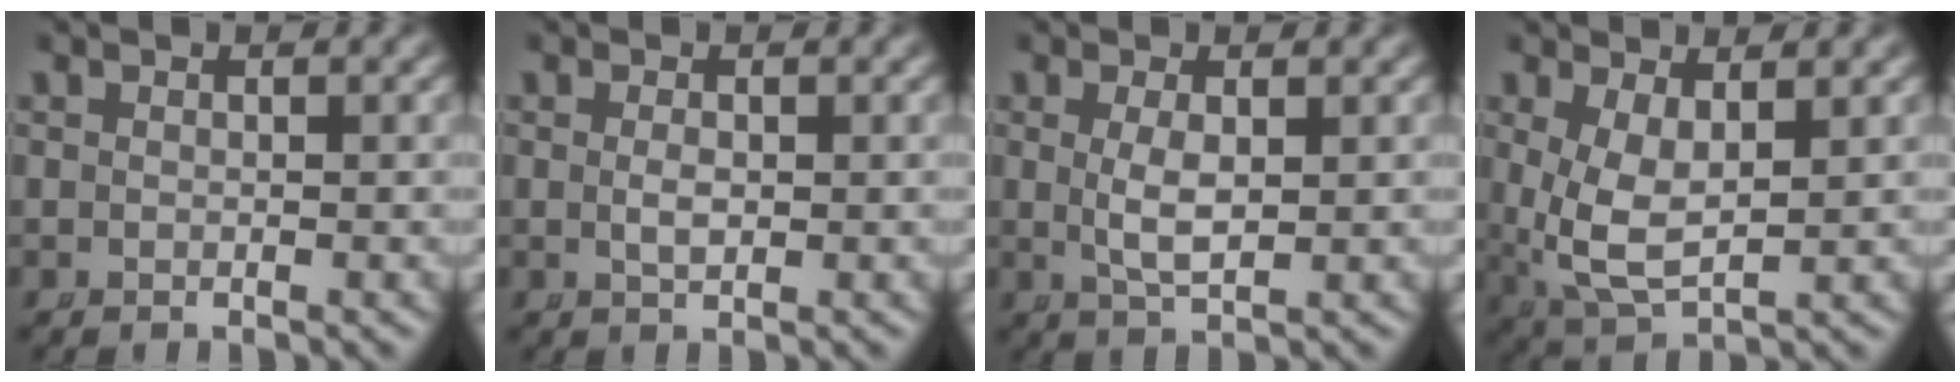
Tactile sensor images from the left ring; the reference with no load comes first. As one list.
[{"total": 1.2, "force": [0.0, 0.5, 1.0], "torque": [-0.024, -0.011, 0.006]}, {"total": 2.6, "force": [0.1, 0.8, 2.5], "torque": [-0.055, -0.013, 0.014]}, {"total": 5.5, "force": [0.4, 3.4, 4.4], "torque": [-0.109, -0.029, 0.028]}]